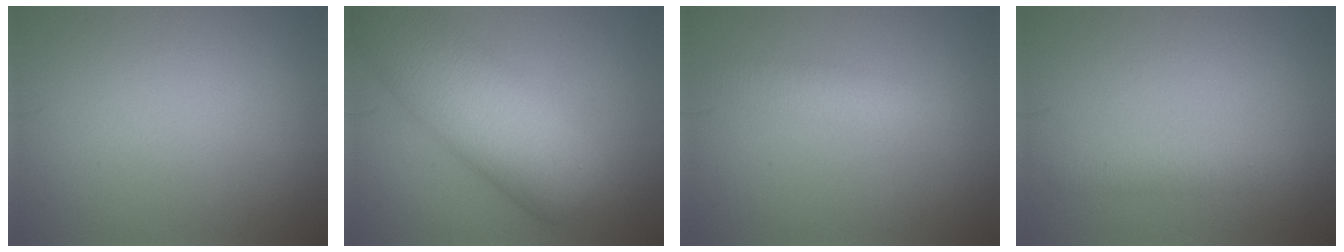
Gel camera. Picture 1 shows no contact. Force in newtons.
{"total": 10.2, "press": 10.2, "slide": 0.3}
{"total": 2.1, "press": 2.1, "slide": 0.1}
{"total": 1.5, "press": 1.5, "slide": 0.1}